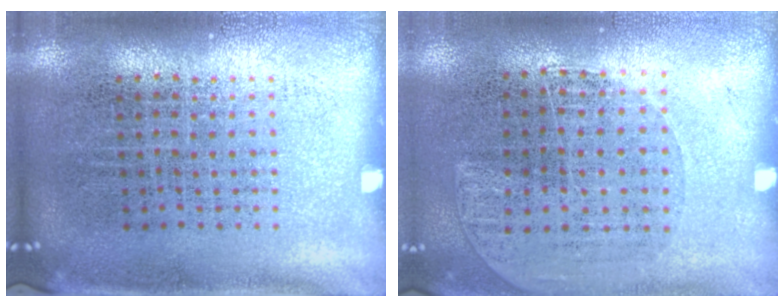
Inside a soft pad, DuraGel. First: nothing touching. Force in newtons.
{"total": 1.1, "press": 0.9, "slide": 0.6}